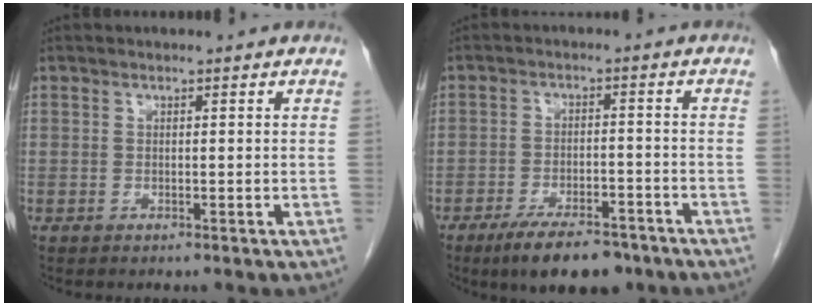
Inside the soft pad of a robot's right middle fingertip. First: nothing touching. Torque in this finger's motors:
{"motor_torque": [1.28, -0.86, 0.45, 0.12]}